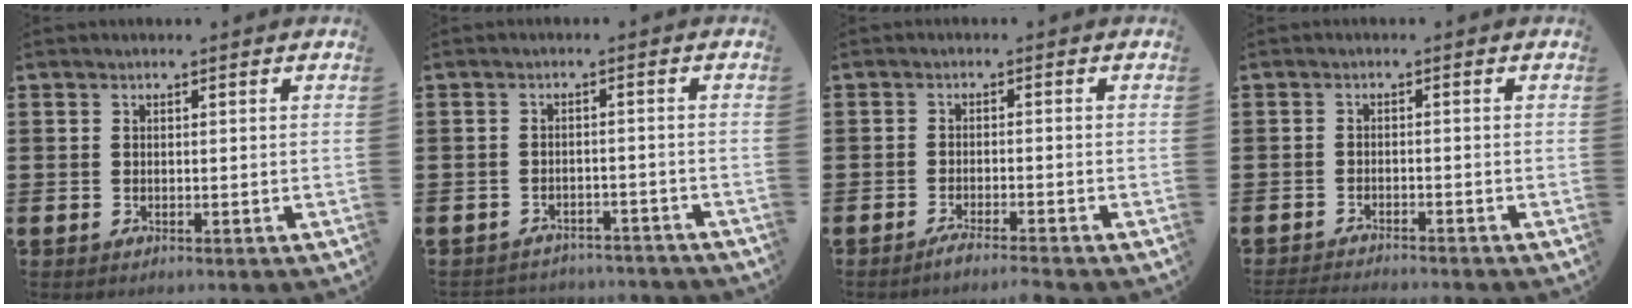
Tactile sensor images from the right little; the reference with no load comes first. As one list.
[{"total": 2.1, "force": [-2.0, 0.2, -0.2], "torque": [-0.004, 0.002, -0.046]}, {"total": 1.9, "force": [-1.7, -0.2, 0.9], "torque": [-0.013, 0.002, -0.032]}, {"total": 1.7, "force": [-1.7, -0.2, 0.2], "torque": [-0.003, 0.001, -0.035]}]